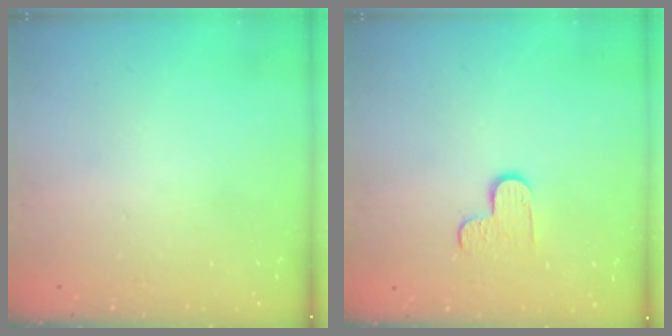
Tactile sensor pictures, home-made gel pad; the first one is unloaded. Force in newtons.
{"total": 5.3, "press": 5.3, "slide": 0.3}